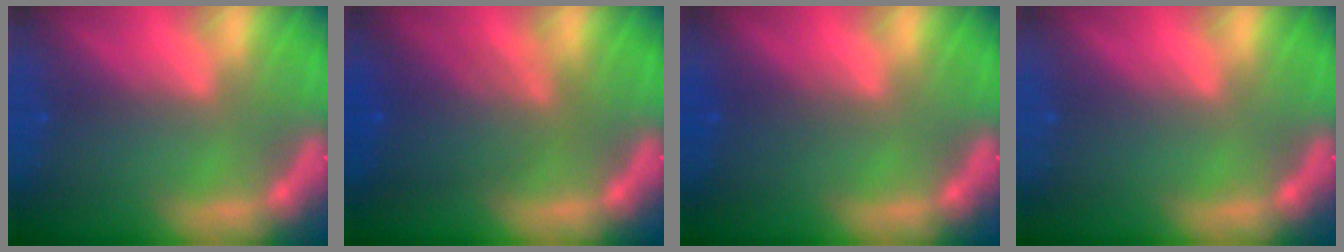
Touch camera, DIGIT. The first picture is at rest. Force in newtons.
{"total": 5.5}
{"total": 1.5}
{"total": 0.0}